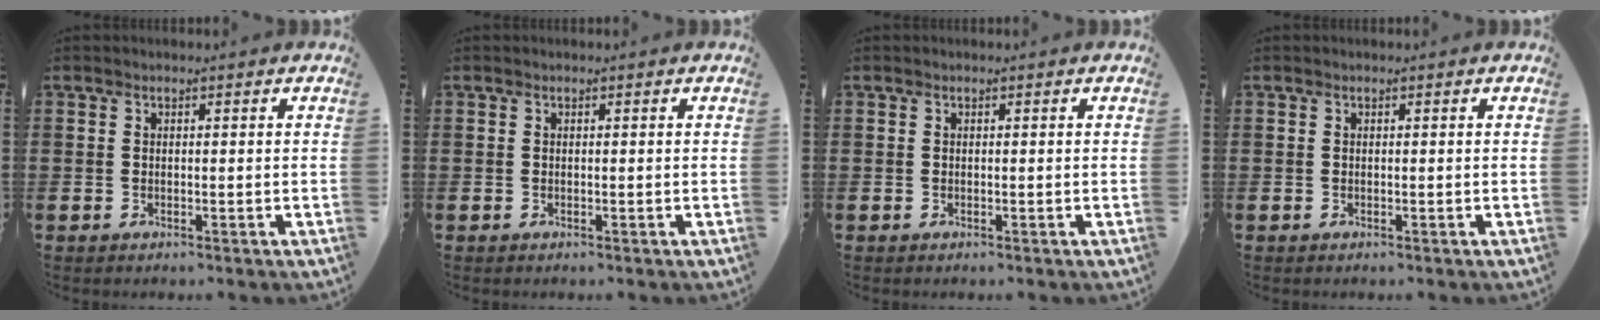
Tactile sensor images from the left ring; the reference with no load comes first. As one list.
[{"total": 0.0}, {"total": 0.0}, {"total": 0.0}]